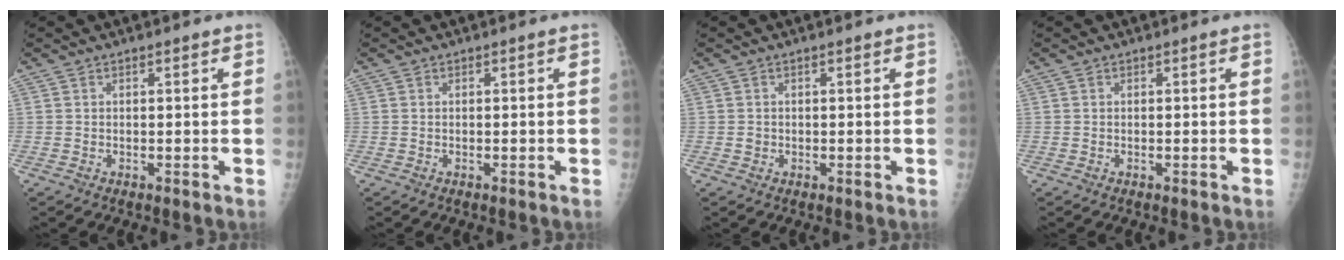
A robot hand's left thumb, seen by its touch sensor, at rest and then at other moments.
{"total": 0.0}
{"total": 0.9, "force": [0.3, 0.7, 0.5], "torque": [0.001, 0.000, 0.005]}
{"total": 0.0}